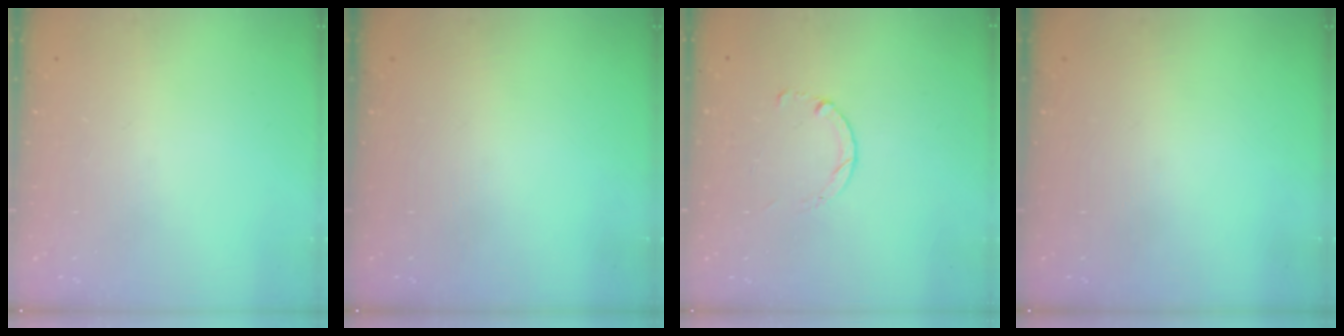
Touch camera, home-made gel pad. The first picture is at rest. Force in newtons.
{"total": 0.0}
{"total": 1.8, "press": 1.8, "slide": 0.2}
{"total": 0.0}